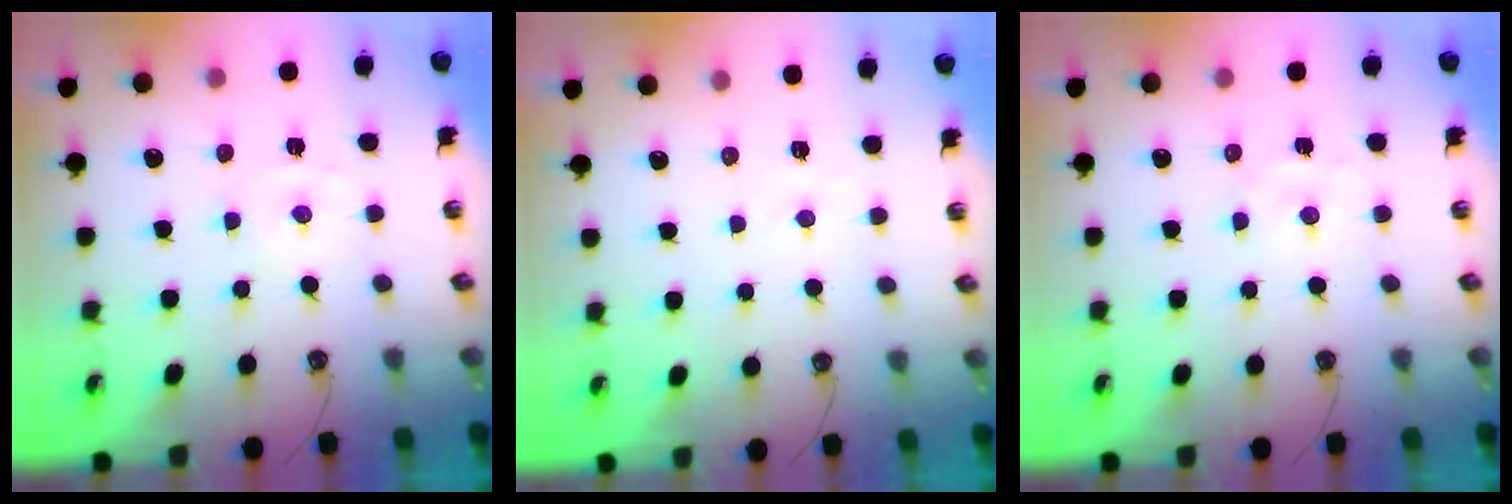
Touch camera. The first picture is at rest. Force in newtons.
{"total": 2.6, "press": 2.6, "slide": 0.3}
{"total": 3.0, "press": 3.0, "slide": 0.4}